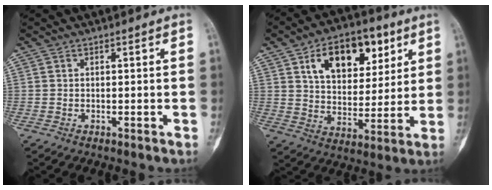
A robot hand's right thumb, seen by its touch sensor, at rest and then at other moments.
{"total": 16.9, "force": [7.5, 10.1, 11.2], "torque": [-0.123, -0.018, 0.126]}